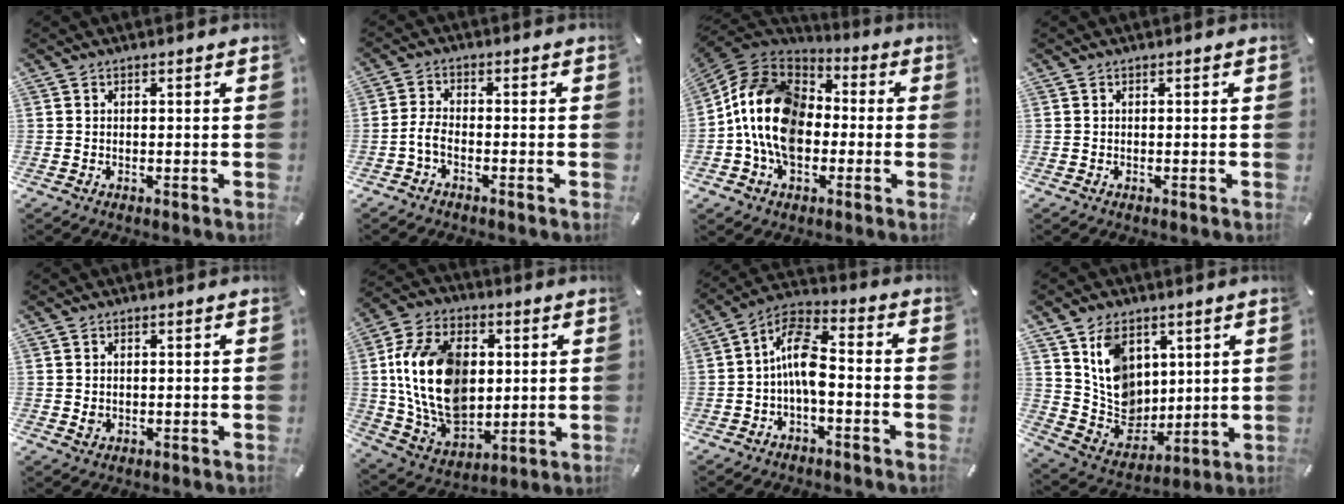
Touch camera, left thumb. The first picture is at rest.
{"total": 3.3, "force": [-1.9, 1.5, 2.3], "torque": [-0.062, 0.002, -0.039]}
{"total": 16.6, "force": [-3.3, 12.9, 10.0], "torque": [-0.219, 0.034, -0.064]}
{"total": 0.0}
{"total": 1.0, "force": [0.0, 0.9, 0.4], "torque": [-0.010, 0.004, 0.000]}
{"total": 20.0, "force": [2.2, 14.5, 13.7], "torque": [-0.287, 0.000, 0.040]}
{"total": 10.2, "force": [-2.1, 5.4, 8.4], "torque": [-0.168, 0.012, -0.036]}
{"total": 12.5, "force": [5.1, 10.5, 4.4], "torque": [-0.095, -0.025, 0.111]}